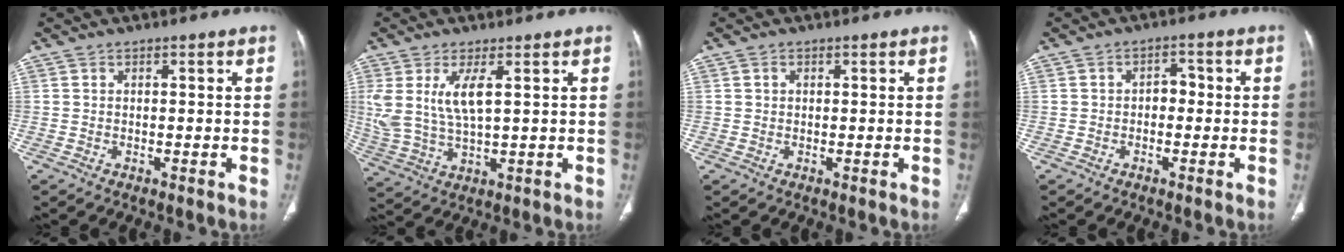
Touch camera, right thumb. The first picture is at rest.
{"total": 9.1, "force": [2.7, 3.4, 8.0], "torque": [-0.188, -0.014, 0.065]}
{"total": 0.9, "force": [0.3, 0.7, 0.4], "torque": [-0.004, 0.001, 0.004]}
{"total": 2.8, "force": [-0.4, 2.0, 1.9], "torque": [-0.012, 0.014, -0.014]}